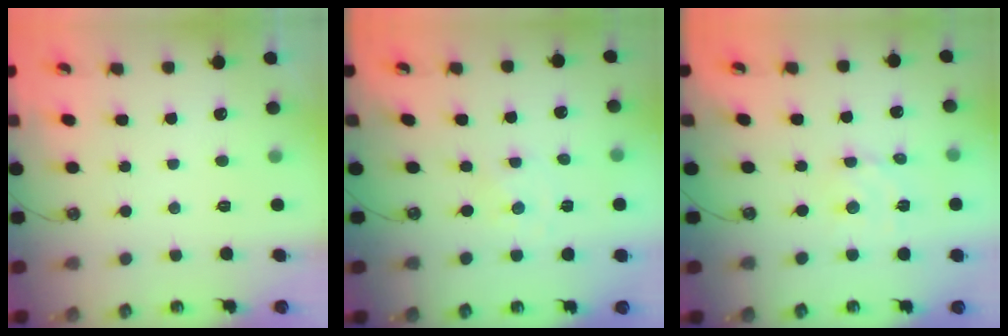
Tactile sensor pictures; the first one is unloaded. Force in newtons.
{"total": 0.0}
{"total": 3.2, "press": 3.2, "slide": 0.2}